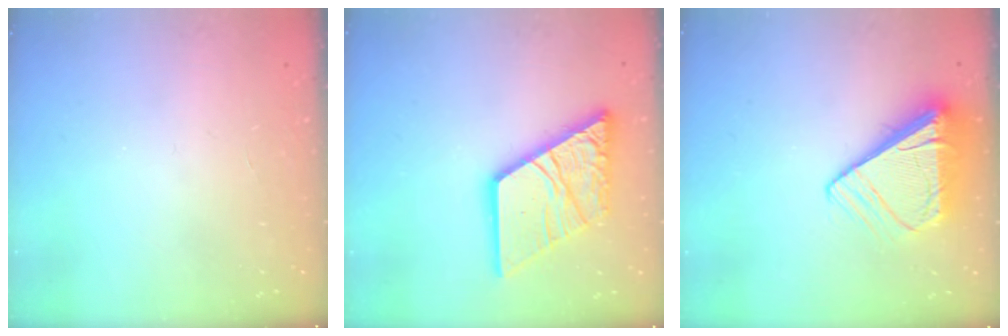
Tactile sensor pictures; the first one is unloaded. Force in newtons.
{"total": 18.0, "press": 17.9, "slide": 2.1}
{"total": 9.2, "press": 9.2, "slide": 1.3}